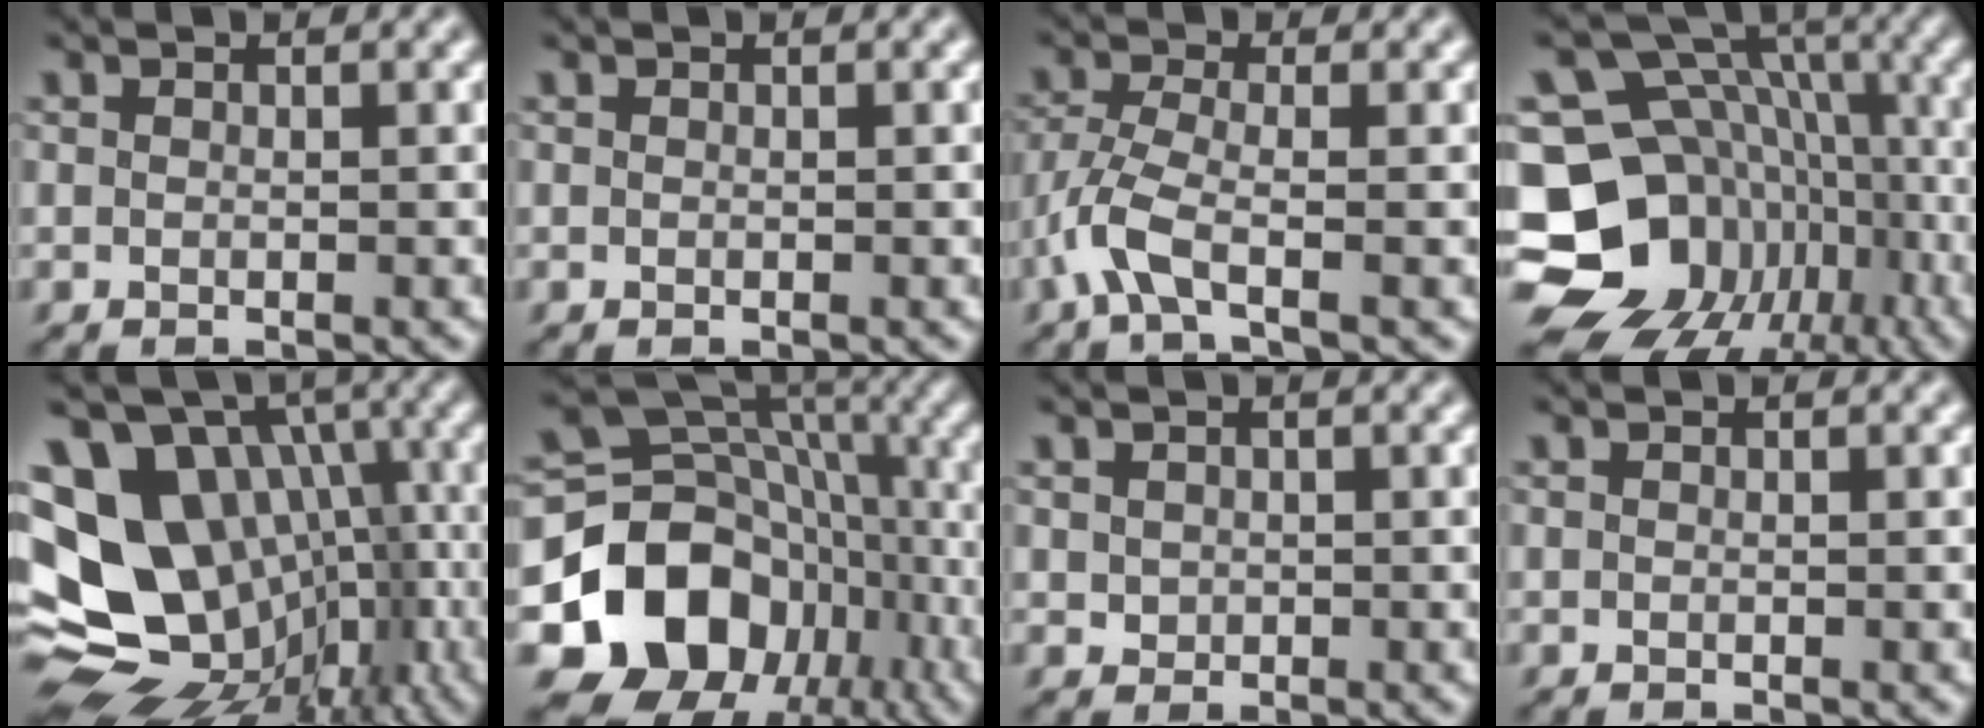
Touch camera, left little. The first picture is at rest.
{"total": 0.0}
{"total": 3.7, "force": [-2.0, 0.8, 3.0], "torque": [-0.078, 0.001, -0.050]}
{"total": 17.2, "force": [-6.2, 14.4, 6.9], "torque": [-0.143, 0.006, -0.092]}
{"total": 17.4, "force": [-1.8, 13.7, 10.6], "torque": [-0.190, -0.002, -0.016]}
{"total": 15.6, "force": [-5.5, 12.4, 7.6], "torque": [-0.152, -0.008, -0.099]}
{"total": 0.8, "force": [0.1, 0.8, 0.2], "torque": [-0.005, -0.002, 0.008]}
{"total": 0.0}